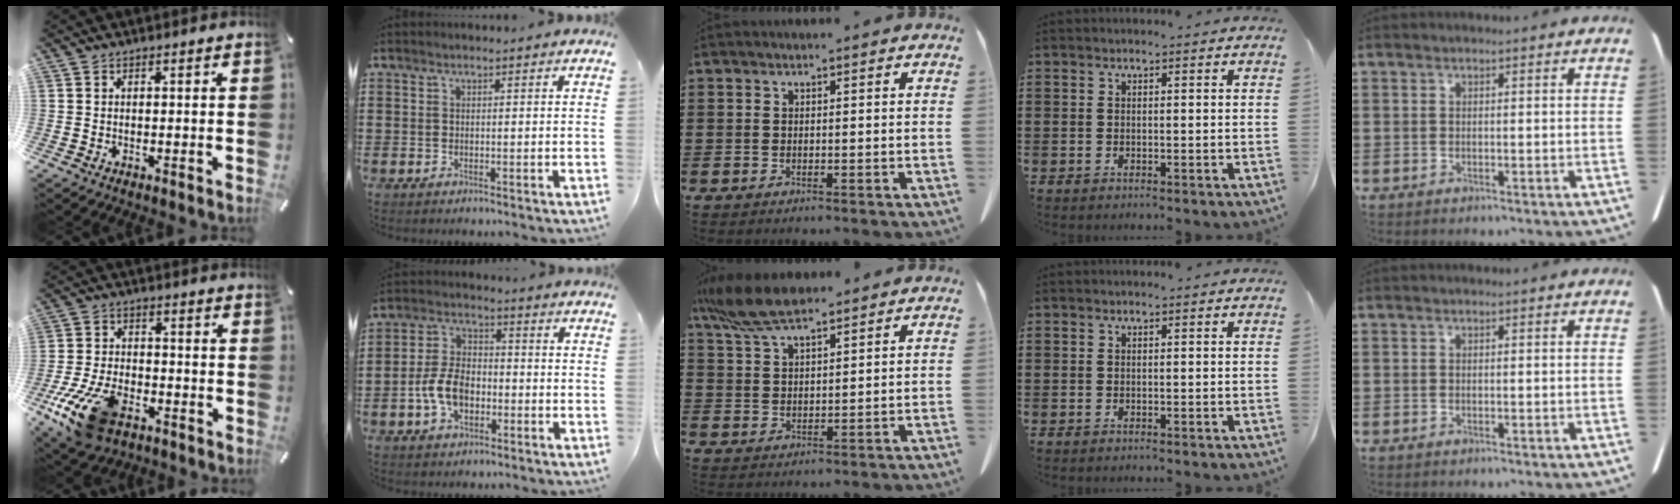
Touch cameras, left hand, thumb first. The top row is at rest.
{"thumb": {"total": 15.4, "force": [-8.6, 8.1, 9.9], "torque": [-0.197, 0.040, -0.147]}, "index": {"total": 7.5, "force": [-2.3, 4.6, 5.4], "torque": [-0.128, 0.005, -0.049]}, "middle": {"total": 7.9, "force": [6.2, 1.9, 4.5], "torque": [-0.113, -0.011, 0.115]}}